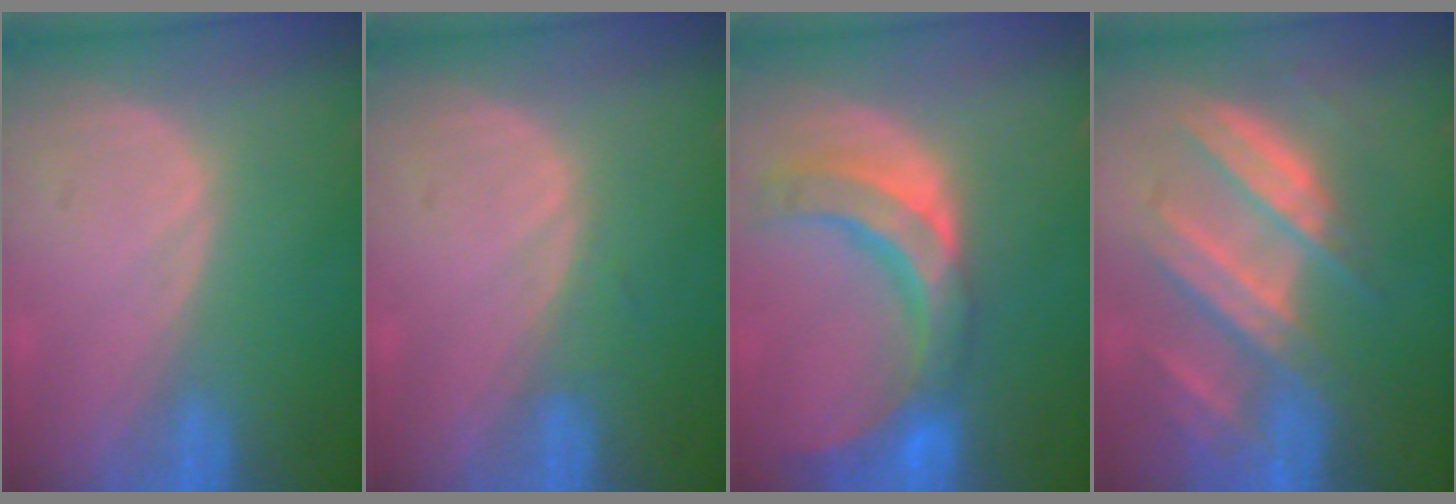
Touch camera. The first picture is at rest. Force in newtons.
{"total": 0.6, "press": 0.6, "slide": 0.2}
{"total": 10.8, "press": 9.4, "slide": 5.2}
{"total": 9.5, "press": 8.4, "slide": 4.3}